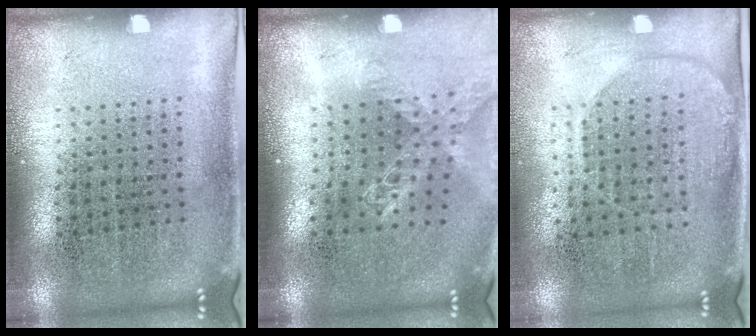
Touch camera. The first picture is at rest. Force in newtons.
{"total": 1.4, "press": 1.3, "slide": 0.4}
{"total": 1.4, "press": 1.3, "slide": 0.7}